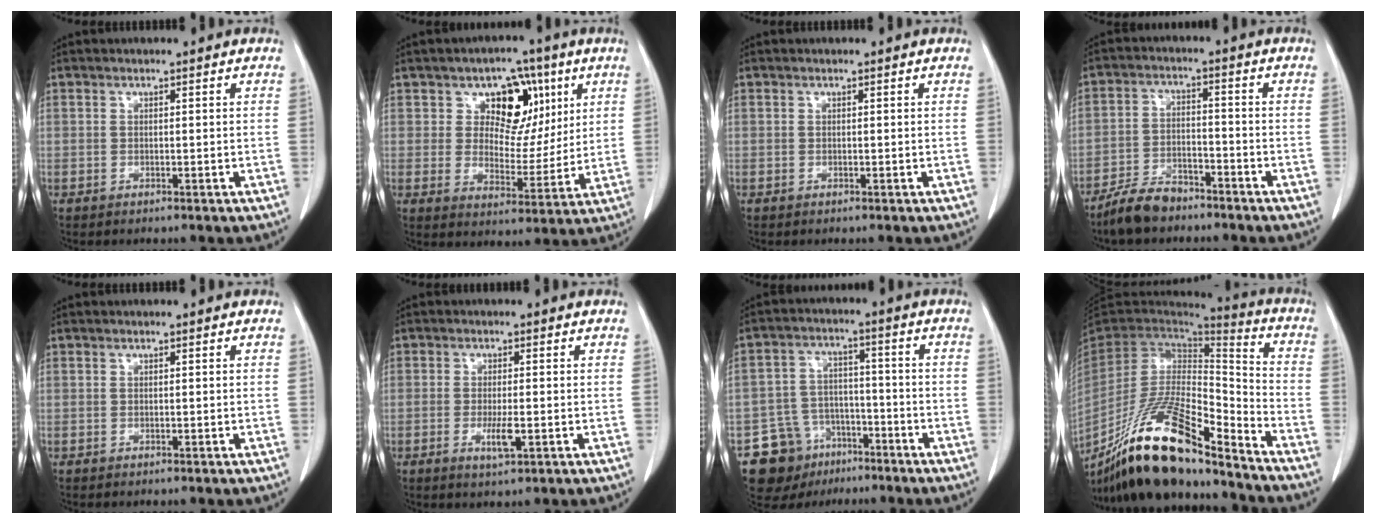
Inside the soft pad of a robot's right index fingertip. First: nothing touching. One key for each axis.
{"total": 9.5, "fx": 4.1, "fy": 6.4, "fz": 5.6, "tx": -0.070, "ty": 0.015, "tz": 0.068}
{"total": 0.0}
{"total": 6.7, "fx": -5.7, "fy": 2.3, "fz": 2.7, "tx": -0.058, "ty": -0.008, "tz": -0.105}
{"total": 0.0}
{"total": 3.5, "fx": -1.1, "fy": 0.6, "fz": 3.3, "tx": -0.064, "ty": -0.006, "tz": -0.015}
{"total": 10.3, "fx": -6.4, "fy": 7.9, "fz": 1.9, "tx": -0.037, "ty": 0.039, "tz": -0.098}
{"total": 23.1, "fx": -17.6, "fy": 3.9, "fz": 14.4, "tx": -0.270, "ty": -0.013, "tz": -0.322}